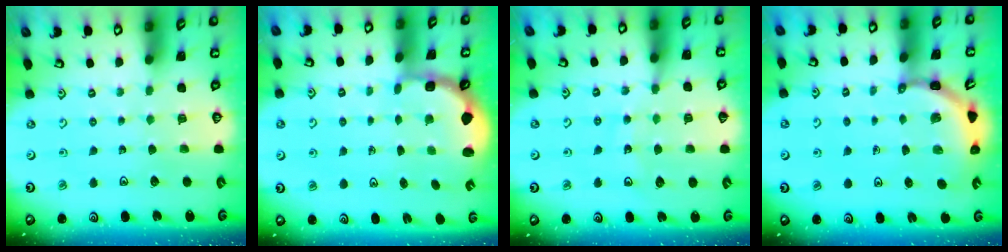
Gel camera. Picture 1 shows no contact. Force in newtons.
{"total": 2.5, "press": 2.1, "slide": 1.3}
{"total": 11.9, "press": 11.5, "slide": 3.3}
{"total": 3.6, "press": 3.6, "slide": 0.2}